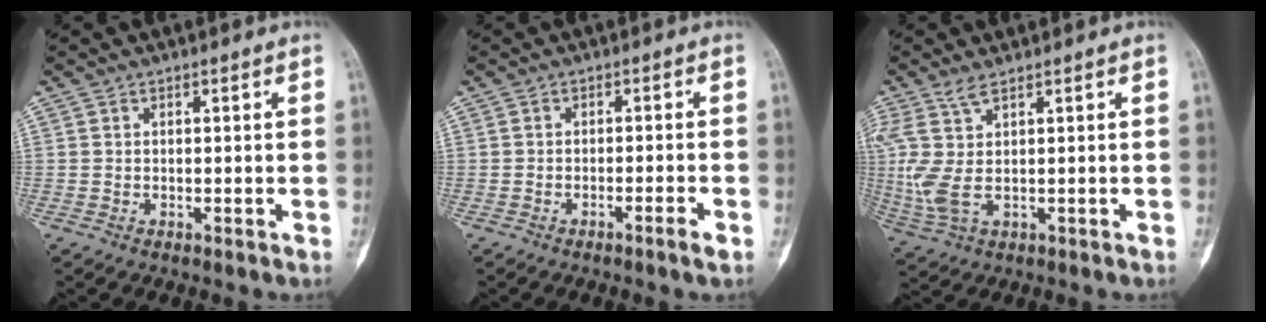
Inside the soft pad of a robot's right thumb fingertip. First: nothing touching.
{"total": 2.2, "force": [-1.4, -0.1, 1.7], "torque": [-0.036, 0.007, -0.023]}
{"total": 7.8, "force": [1.8, 2.4, 7.2], "torque": [-0.211, -0.002, 0.049]}